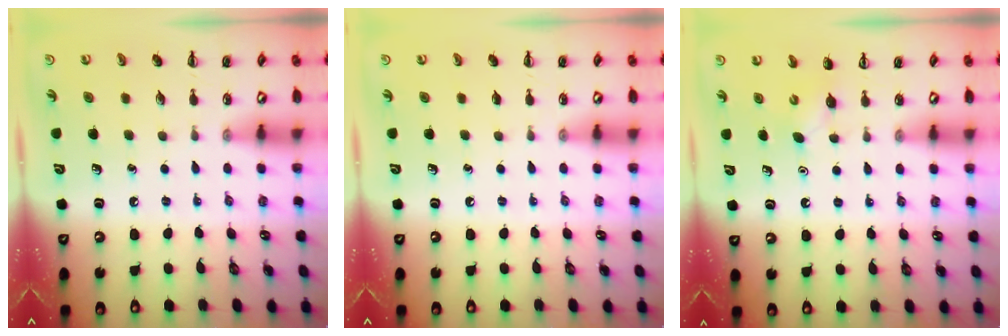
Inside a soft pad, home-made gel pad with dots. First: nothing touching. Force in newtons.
{"total": 0.0}
{"total": 2.7, "press": 2.6, "slide": 0.7}